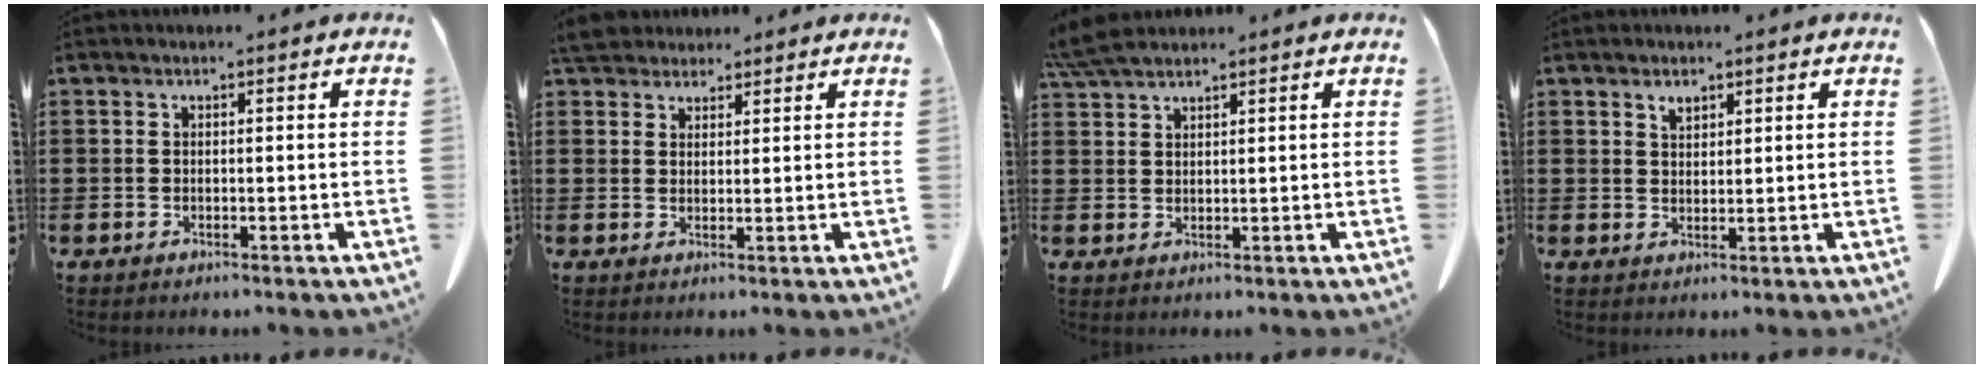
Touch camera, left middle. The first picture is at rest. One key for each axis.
{"total": 4.6, "fx": 4.2, "fy": 1.5, "fz": 1.2, "tx": -0.037, "ty": -0.005, "tz": 0.082}
{"total": 4.2, "fx": 3.6, "fy": 0.6, "fz": 1.9, "tx": -0.049, "ty": -0.003, "tz": 0.071}
{"total": 1.8, "fx": 1.5, "fy": 0.8, "fz": 0.8, "tx": -0.011, "ty": -0.003, "tz": 0.027}